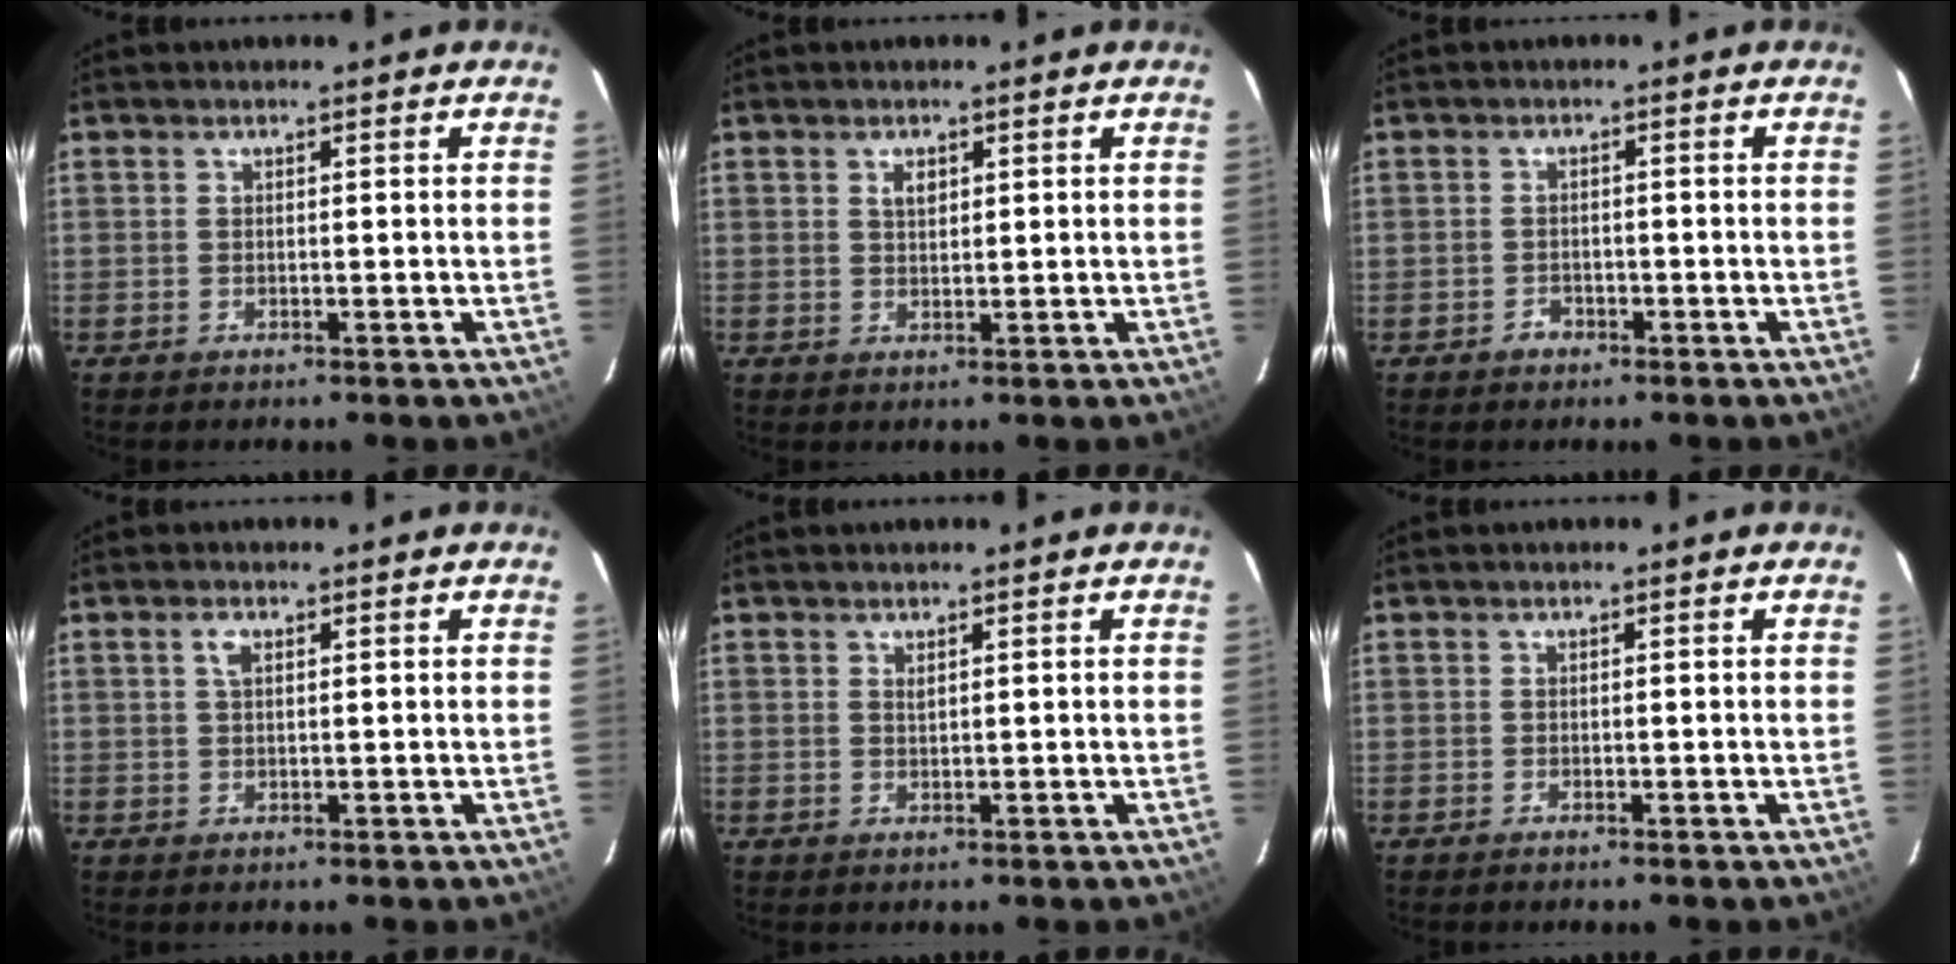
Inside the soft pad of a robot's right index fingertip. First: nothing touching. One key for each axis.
{"total": 2.1, "fx": 0.9, "fy": 1.3, "fz": 1.4, "tx": -0.022, "ty": 0.003, "tz": 0.016}
{"total": 2.1, "fx": -1.2, "fy": 1.7, "fz": 0.1, "tx": -0.004, "ty": 0.008, "tz": -0.018}
{"total": 1.7, "fx": 0.7, "fy": 0.9, "fz": 1.3, "tx": -0.027, "ty": 0.004, "tz": 0.011}
{"total": 0.6, "fx": 0.5, "fy": 0.1, "fz": 0.4, "tx": -0.008, "ty": 0.001, "tz": 0.009}
{"total": 0.0}